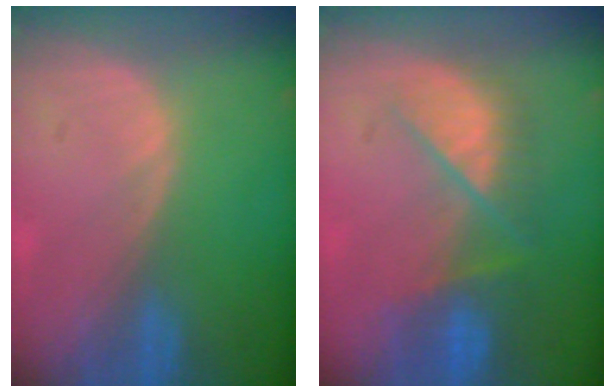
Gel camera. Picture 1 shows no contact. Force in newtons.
{"total": 7.9, "press": 7.2, "slide": 3.1}